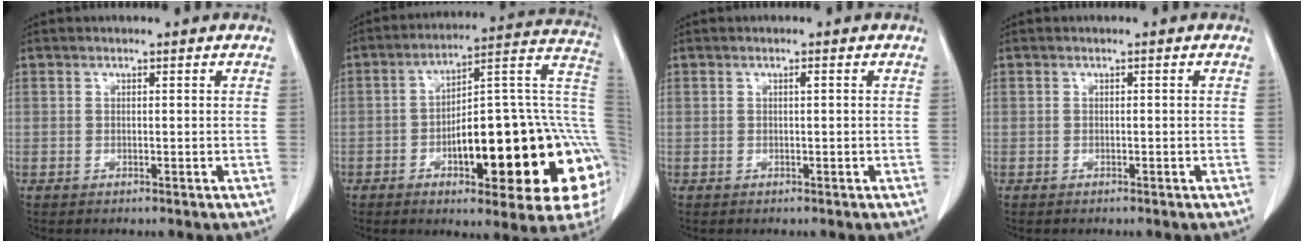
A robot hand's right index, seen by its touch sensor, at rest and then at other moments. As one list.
[{"total": 26.2, "force": [-4.7, 6.2, 25.0], "torque": [-0.253, 0.029, -0.062]}, {"total": 0.6, "force": [0.1, 0.1, 0.6], "torque": [-0.009, 0.000, 0.000]}, {"total": 0.0}]